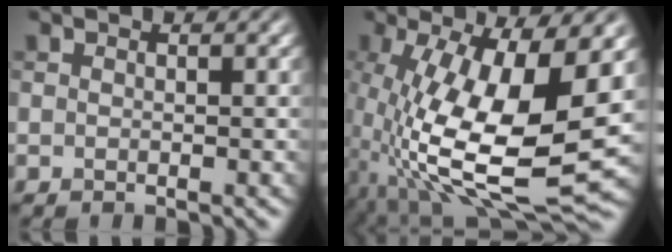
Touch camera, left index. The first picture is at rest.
{"total": 14.0, "force": [-1.8, 4.8, 13.1], "torque": [-0.256, -0.019, -0.024]}